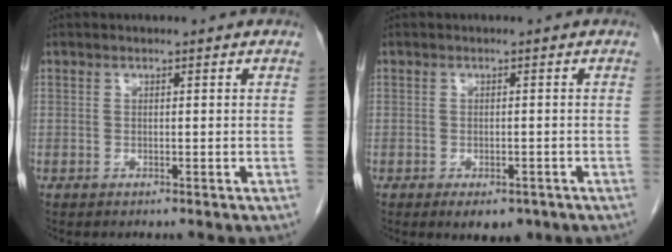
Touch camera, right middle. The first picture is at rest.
{"total": 4.5, "force": [-3.0, 2.2, 2.5], "torque": [-0.027, -0.003, -0.037]}